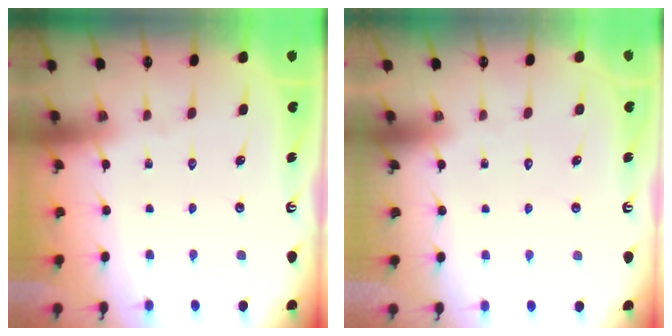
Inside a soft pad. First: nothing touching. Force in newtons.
{"total": 1.8, "press": 1.8, "slide": 0.1}